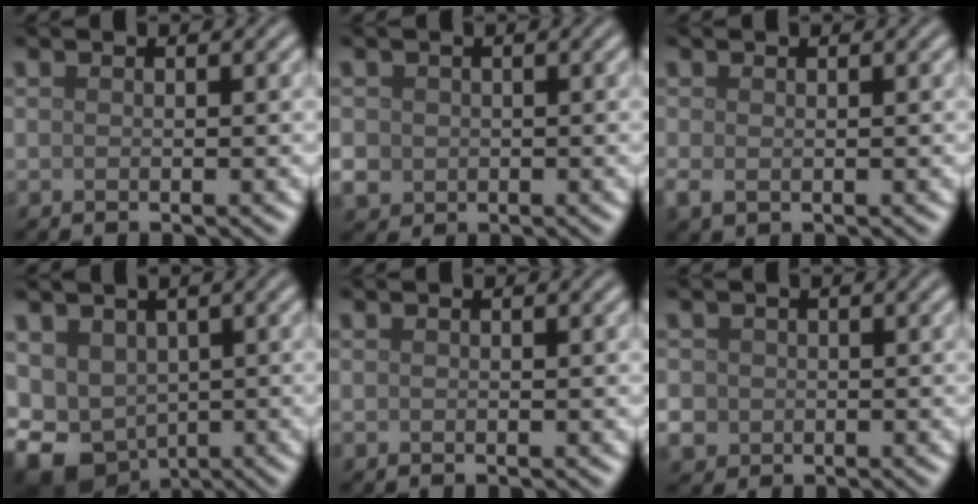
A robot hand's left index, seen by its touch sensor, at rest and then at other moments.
{"total": 2.2, "force": [0.0, 2.1, 0.7], "torque": [-0.017, -0.005, 0.000]}
{"total": 1.3, "force": [-0.2, 0.9, 1.0], "torque": [-0.025, -0.006, -0.003]}
{"total": 8.5, "force": [-2.2, 6.7, 4.8], "torque": [-0.089, -0.027, -0.020]}
{"total": 0.0}
{"total": 3.0, "force": [-0.3, 2.8, 1.0], "torque": [-0.020, -0.002, -0.003]}